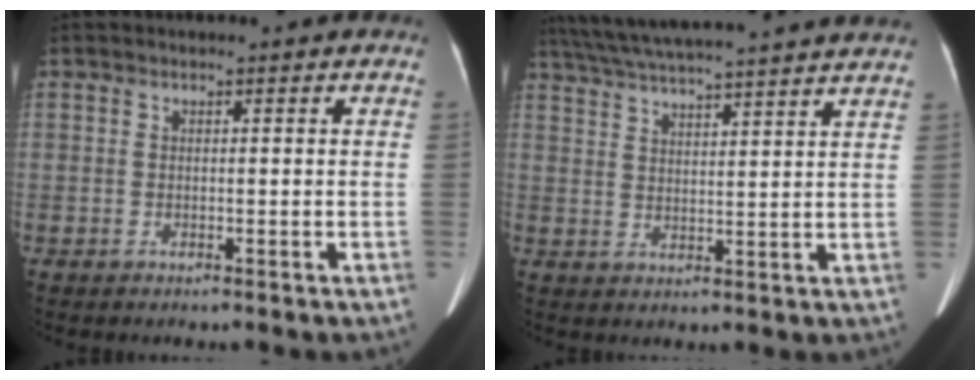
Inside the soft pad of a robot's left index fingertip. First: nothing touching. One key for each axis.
{"total": 21.7, "fx": 19.6, "fy": 0.0, "fz": 9.3, "tx": -0.166, "ty": 0.017, "tz": 0.270}